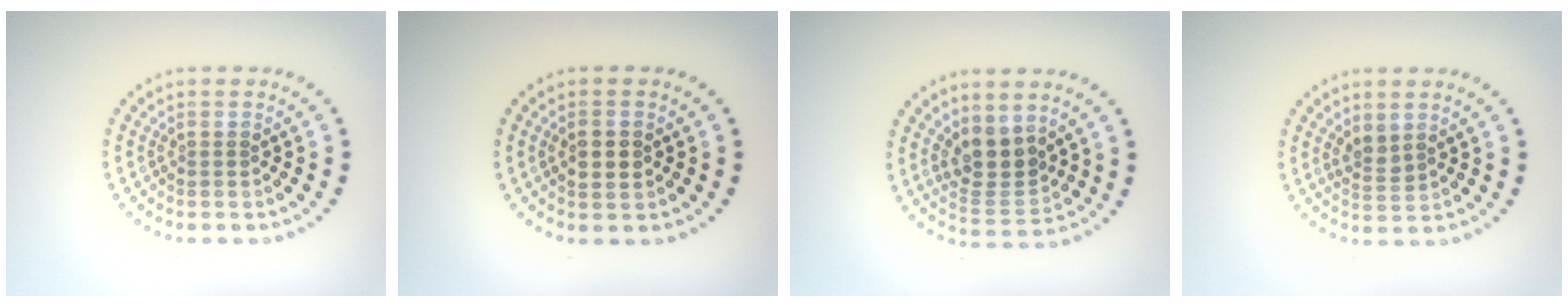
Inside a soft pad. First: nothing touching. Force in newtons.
{"total": 1.8, "press": 1.8, "slide": 0.3}
{"total": 3.8, "press": 3.2, "slide": 2.0}
{"total": 1.5, "press": 1.3, "slide": 0.7}